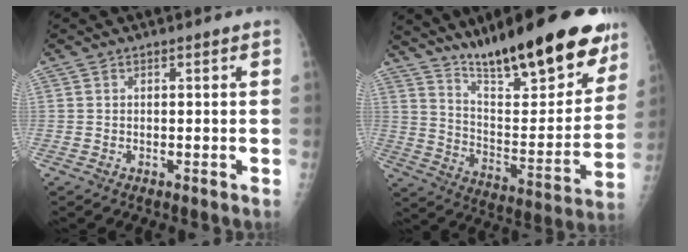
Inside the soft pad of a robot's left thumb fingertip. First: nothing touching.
{"total": 26.7, "force": [18.8, 7.3, 17.5], "torque": [-0.223, -0.080, 0.296]}